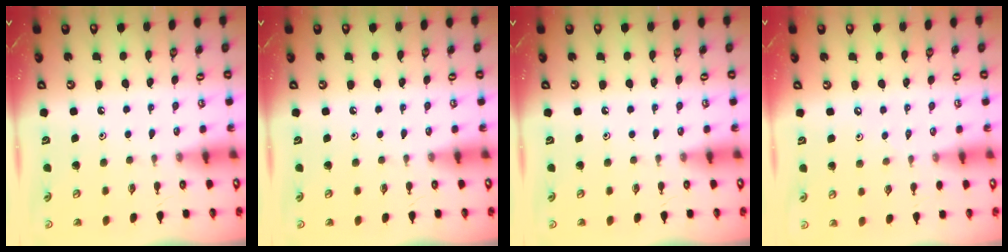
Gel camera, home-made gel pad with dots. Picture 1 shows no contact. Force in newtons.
{"total": 0.0}
{"total": 0.0}
{"total": 2.1, "press": 2.0, "slide": 0.5}